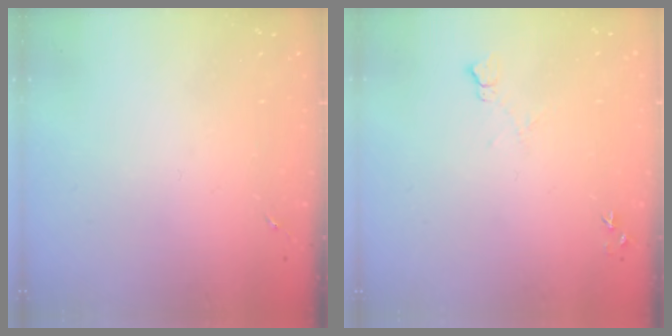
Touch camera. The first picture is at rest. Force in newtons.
{"total": 6.9, "press": 6.8, "slide": 0.8}